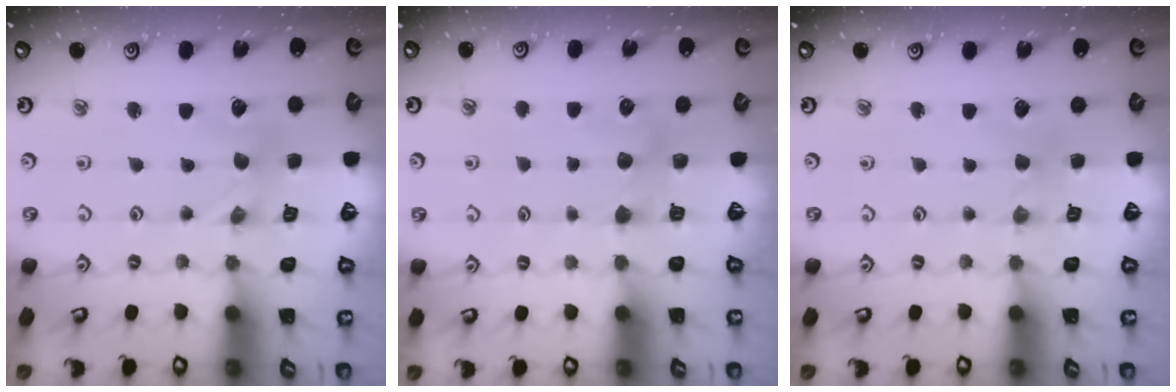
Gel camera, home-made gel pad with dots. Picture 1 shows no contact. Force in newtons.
{"total": 4.6, "press": 4.6, "slide": 0.5}
{"total": 1.2, "press": 1.2, "slide": 0.3}